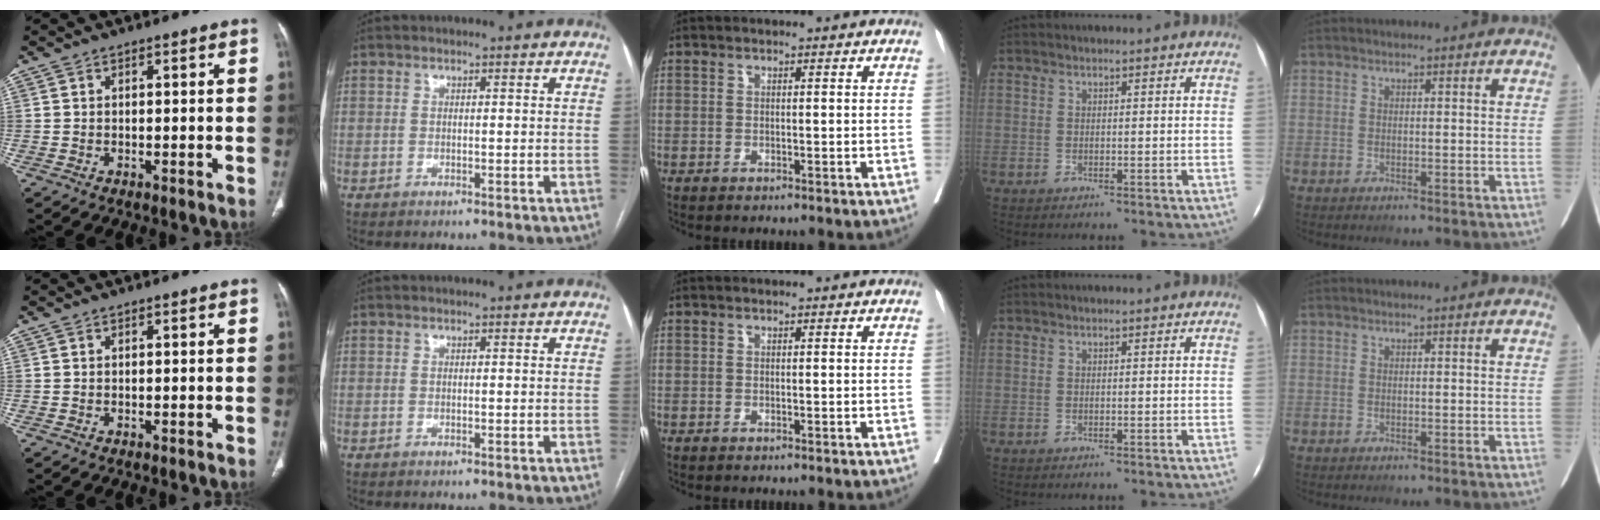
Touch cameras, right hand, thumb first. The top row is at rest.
{}